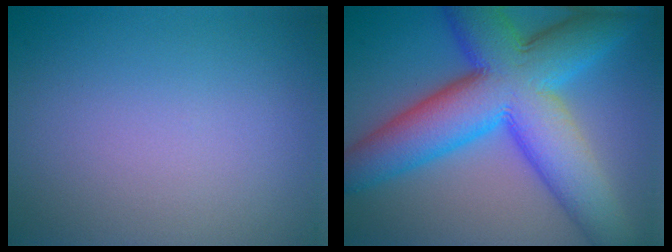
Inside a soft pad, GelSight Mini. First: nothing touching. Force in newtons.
{"total": 13.5, "press": 13.5, "slide": 0.0}